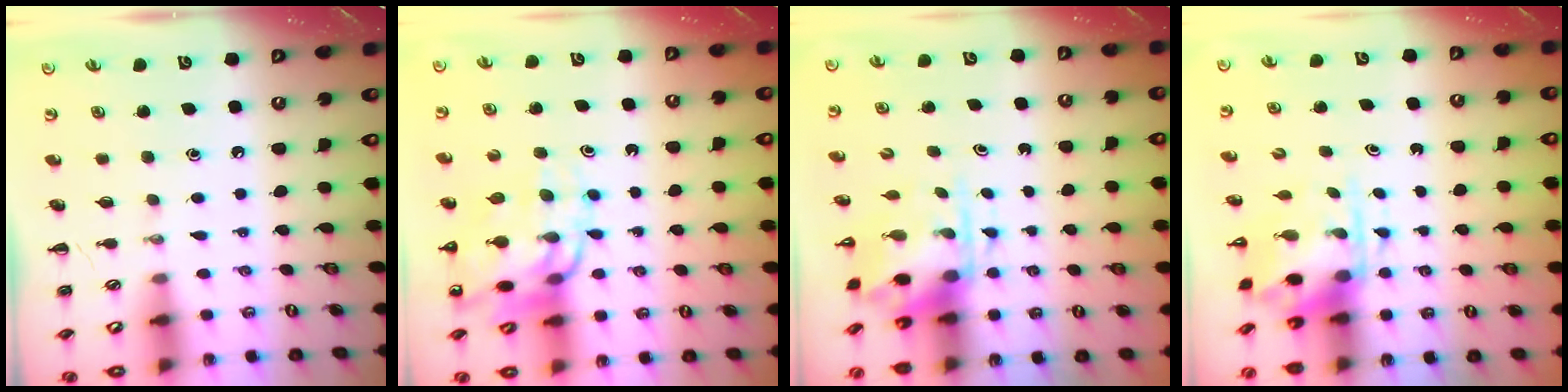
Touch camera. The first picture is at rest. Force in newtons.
{"total": 13.1, "press": 12.6, "slide": 3.5}
{"total": 3.9, "press": 3.8, "slide": 0.9}
{"total": 3.9, "press": 3.8, "slide": 0.9}